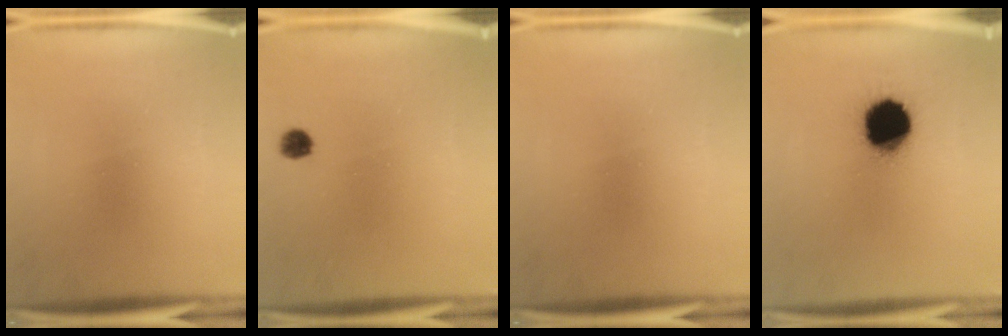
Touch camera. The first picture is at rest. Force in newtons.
{"total": 2.3}
{"total": 0.0}
{"total": 16.7}